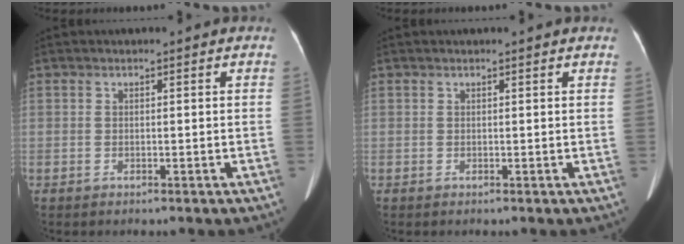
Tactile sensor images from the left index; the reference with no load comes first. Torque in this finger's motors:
{"motor_torque": [0.11, -0.08, 0.00, 0.00]}